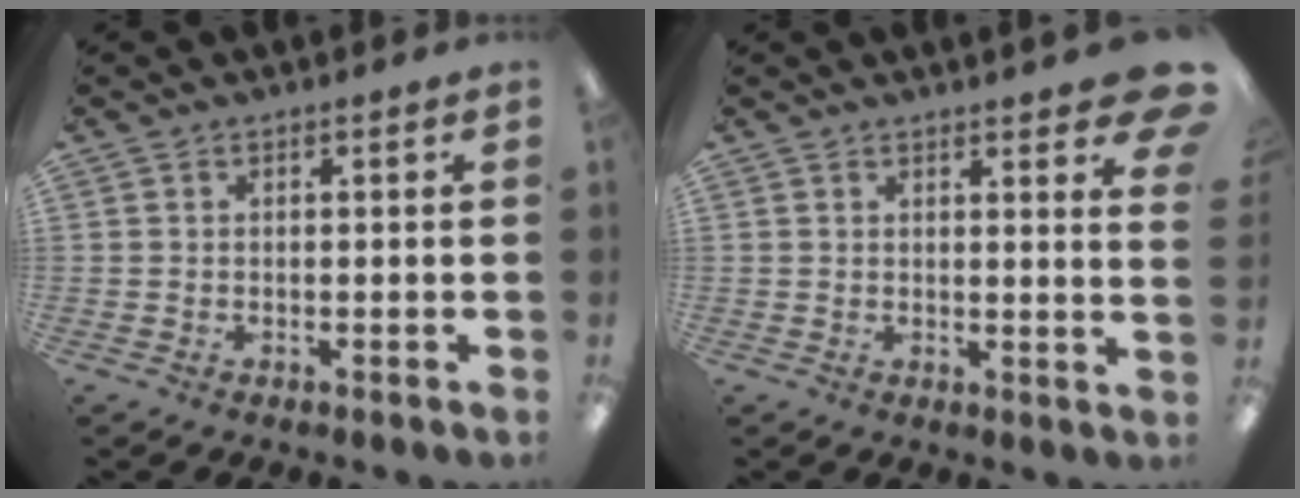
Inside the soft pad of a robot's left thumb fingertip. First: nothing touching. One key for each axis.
{"total": 5.8, "fx": 4.3, "fy": 0.8, "fz": 3.8, "tx": -0.045, "ty": -0.028, "tz": 0.066}